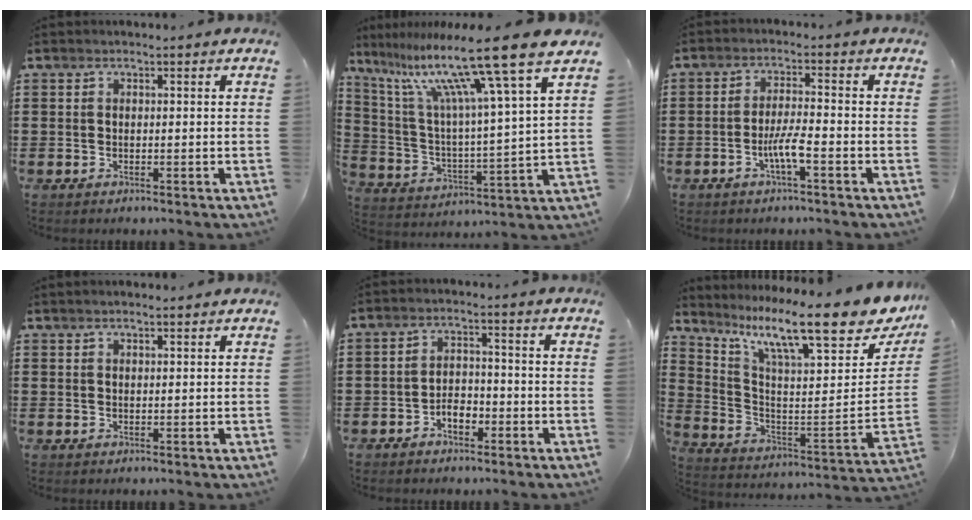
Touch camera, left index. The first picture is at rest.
{"total": 15.4, "force": [11.3, 0.3, 10.5], "torque": [-0.216, -0.072, 0.175]}
{"total": 4.6, "force": [-1.9, 0.5, 4.1], "torque": [-0.084, -0.004, -0.039]}
{"total": 1.2, "force": [1.1, 0.1, 0.6], "torque": [-0.011, 0.000, 0.020]}
{"total": 3.3, "force": [-1.9, 1.7, 2.2], "torque": [-0.041, 0.005, -0.037]}
{"total": 14.0, "force": [10.2, 1.3, 9.5], "torque": [-0.187, -0.080, 0.159]}